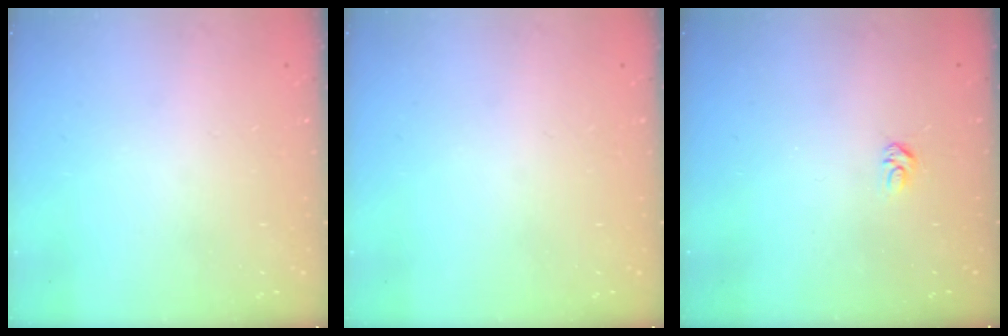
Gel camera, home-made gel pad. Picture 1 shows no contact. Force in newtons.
{"total": 0.0}
{"total": 3.5, "press": 3.5, "slide": 0.4}